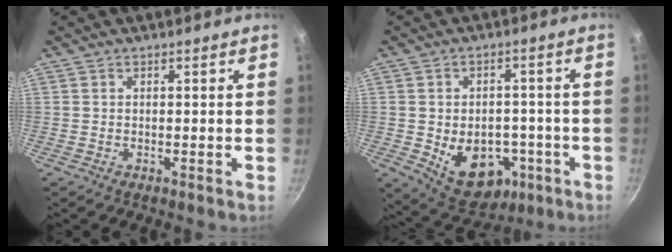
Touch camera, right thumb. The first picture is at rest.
{"total": 13.4, "force": [-3.8, 9.7, 8.4], "torque": [-0.086, 0.013, -0.031]}